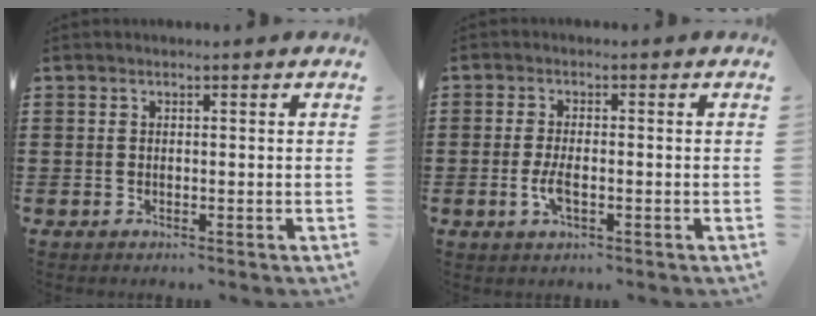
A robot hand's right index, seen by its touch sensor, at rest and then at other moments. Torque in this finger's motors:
{"motor_torque": [0.95, 0.97, 0.12, 0.03]}